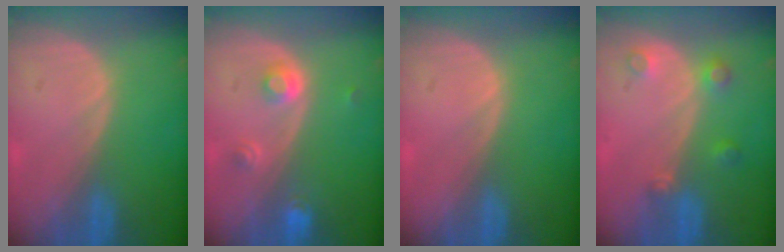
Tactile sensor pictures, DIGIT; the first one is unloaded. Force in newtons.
{"total": 3.1, "press": 2.8, "slide": 1.2}
{"total": 0.0}
{"total": 3.4, "press": 3.0, "slide": 1.5}